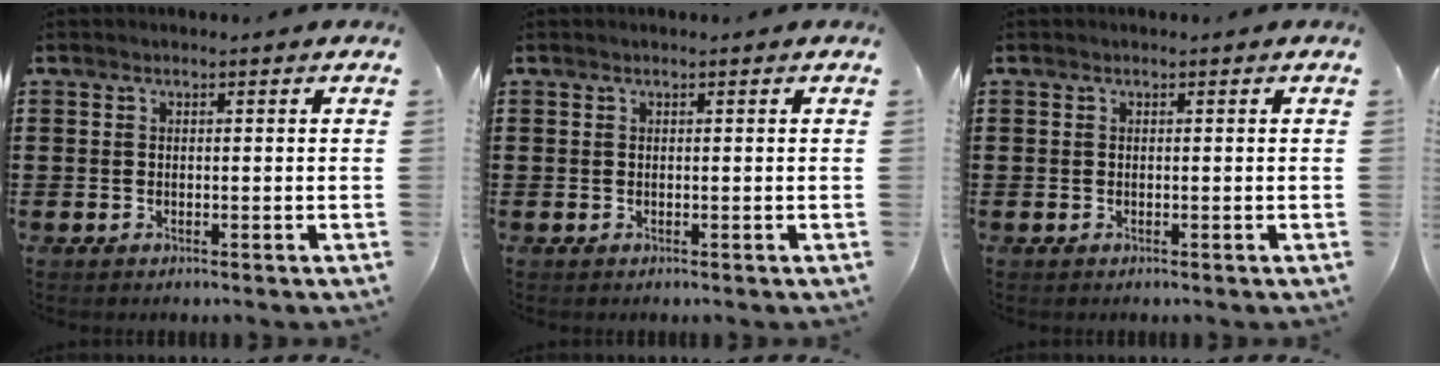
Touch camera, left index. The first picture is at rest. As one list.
[{"total": 0.0}, {"total": 0.0}]